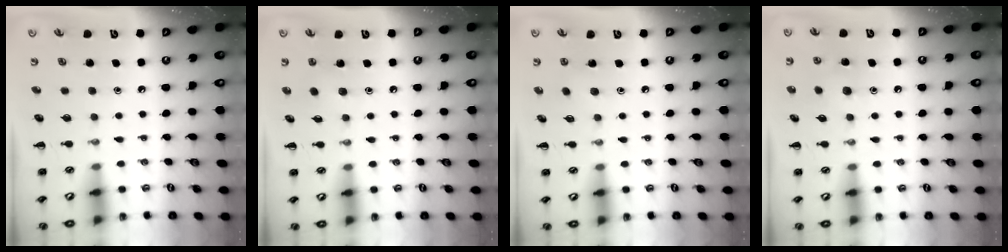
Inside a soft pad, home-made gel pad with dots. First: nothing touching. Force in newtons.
{"total": 4.0, "press": 3.8, "slide": 1.1}
{"total": 2.6, "press": 2.5, "slide": 0.8}
{"total": 7.4, "press": 7.2, "slide": 1.9}